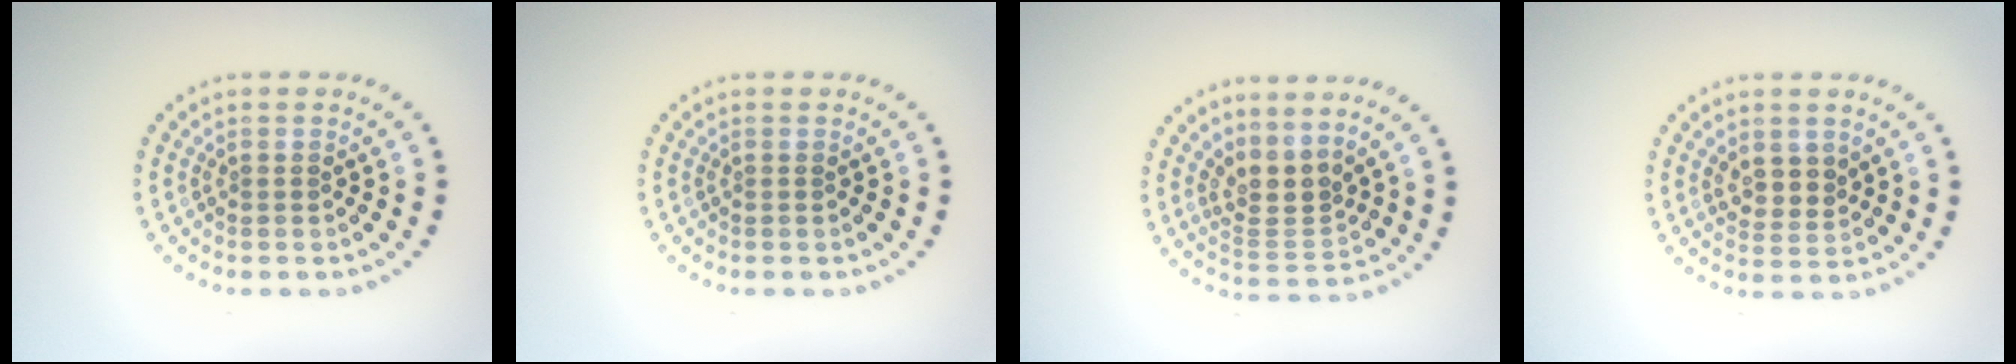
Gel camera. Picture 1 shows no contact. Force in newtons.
{"total": 0.0}
{"total": 3.0, "press": 2.1, "slide": 2.1}
{"total": 2.3, "press": 2.1, "slide": 1.0}